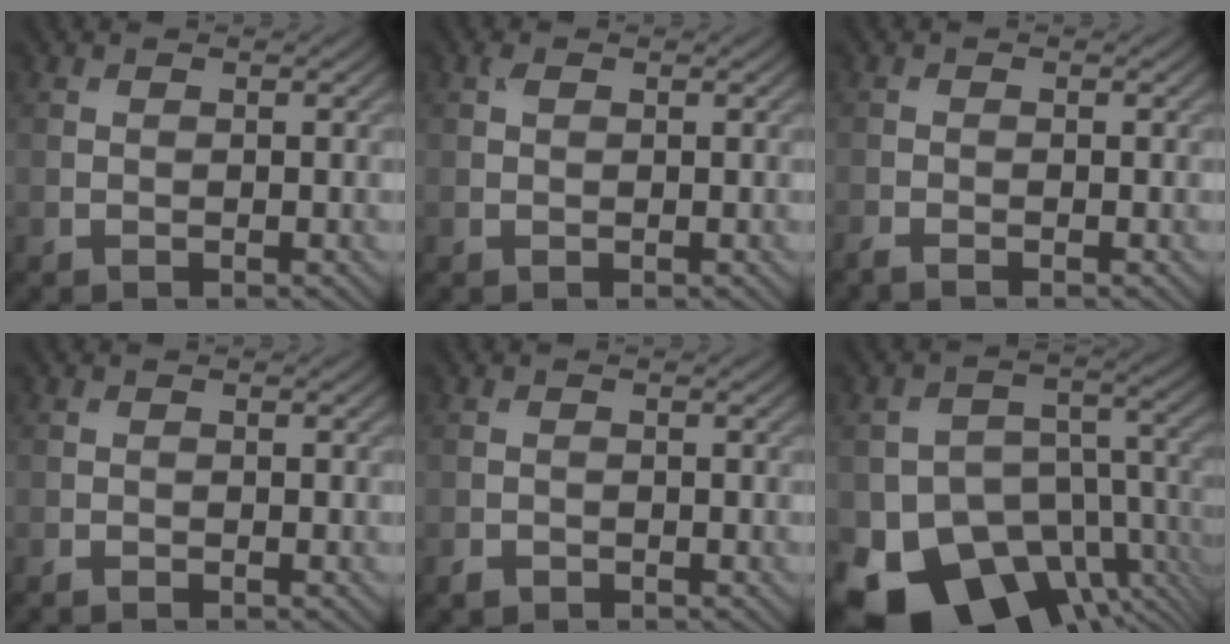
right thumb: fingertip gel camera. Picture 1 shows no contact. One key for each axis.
{"total": 0.8, "fx": 0.4, "fy": 0.5, "fz": 0.5, "tx": -0.013, "ty": 0.001, "tz": 0.007}
{"total": 1.1, "fx": -1.0, "fy": 0.1, "fz": 0.5, "tx": -0.014, "ty": -0.005, "tz": -0.026}
{"total": 0.8, "fx": -0.7, "fy": 0.1, "fz": 0.2, "tx": -0.004, "ty": -0.003, "tz": -0.015}
{"total": 1.0, "fx": -0.8, "fy": 0.5, "fz": 0.2, "tx": -0.005, "ty": -0.003, "tz": -0.017}
{"total": 15.4, "fx": -9.0, "fy": 9.5, "fz": 8.2, "tx": -0.147, "ty": -0.046, "tz": -0.136}